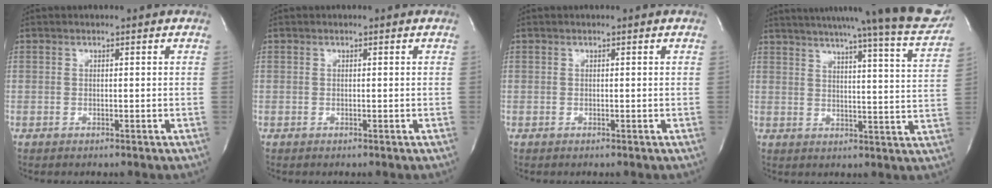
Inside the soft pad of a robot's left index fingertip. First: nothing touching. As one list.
[{"total": 0.0}, {"total": 0.0}, {"total": 26.5, "force": [23.4, 0.2, 12.4], "torque": [-0.187, -0.068, 0.281]}]